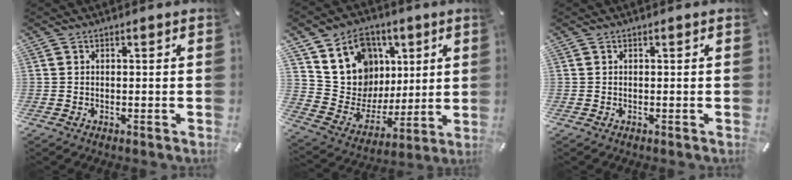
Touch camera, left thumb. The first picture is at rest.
{"total": 16.0, "force": [6.2, 14.2, 4.3], "torque": [-0.064, -0.042, 0.132]}
{"total": 0.0}